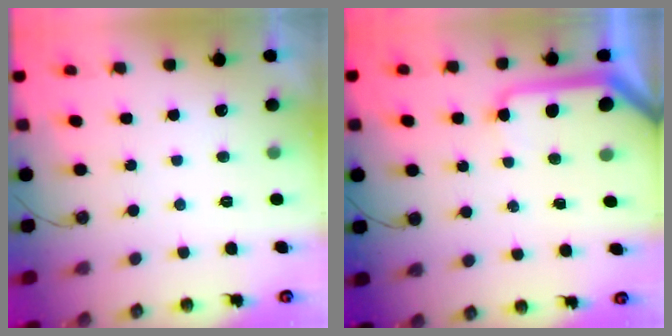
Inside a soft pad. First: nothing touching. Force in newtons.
{"total": 10.6, "press": 10.6, "slide": 1.1}